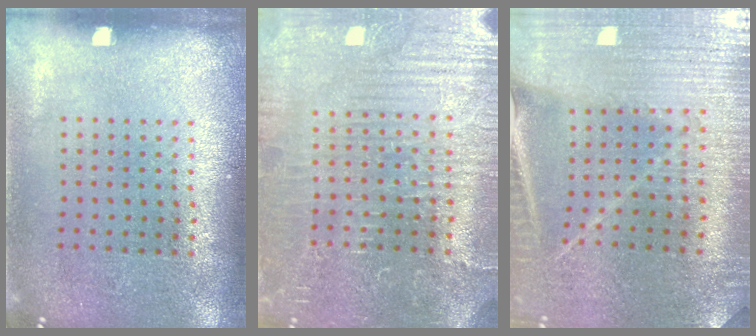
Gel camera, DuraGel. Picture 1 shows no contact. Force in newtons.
{"total": 4.4, "press": 4.2, "slide": 1.3}
{"total": 3.0, "press": 3.0, "slide": 0.3}